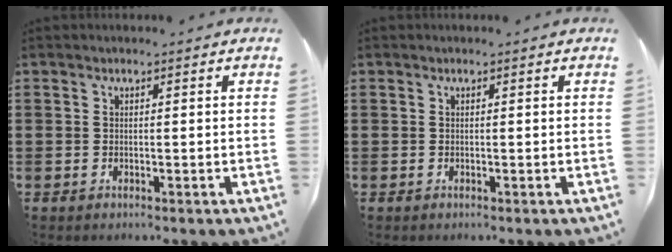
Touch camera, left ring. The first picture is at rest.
{"total": 0.0}